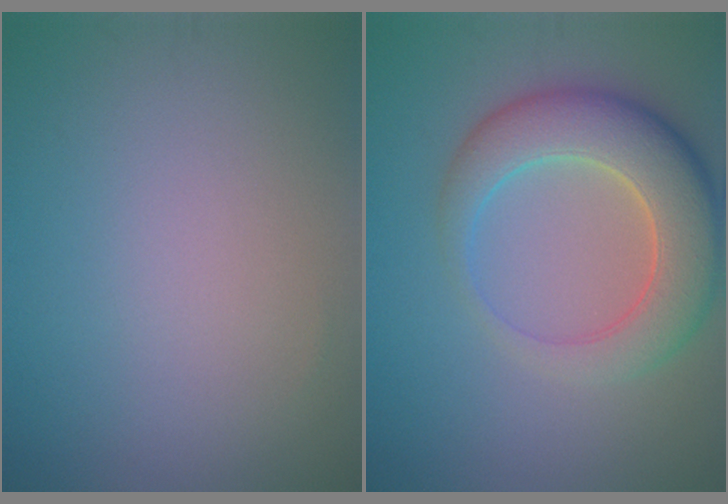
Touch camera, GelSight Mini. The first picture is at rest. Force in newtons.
{"total": 7.7, "press": 7.7, "slide": 0.6}